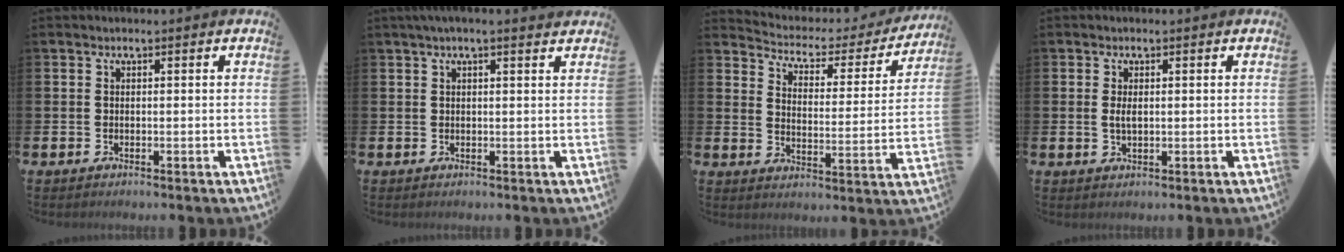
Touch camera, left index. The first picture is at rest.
{"total": 2.0, "force": [1.5, 0.1, 1.3], "torque": [-0.015, -0.001, 0.025]}
{"total": 4.0, "force": [3.4, 1.8, 0.8], "torque": [-0.044, -0.027, 0.049]}
{"total": 1.8, "force": [0.2, 0.8, 1.6], "torque": [-0.025, 0.001, 0.001]}